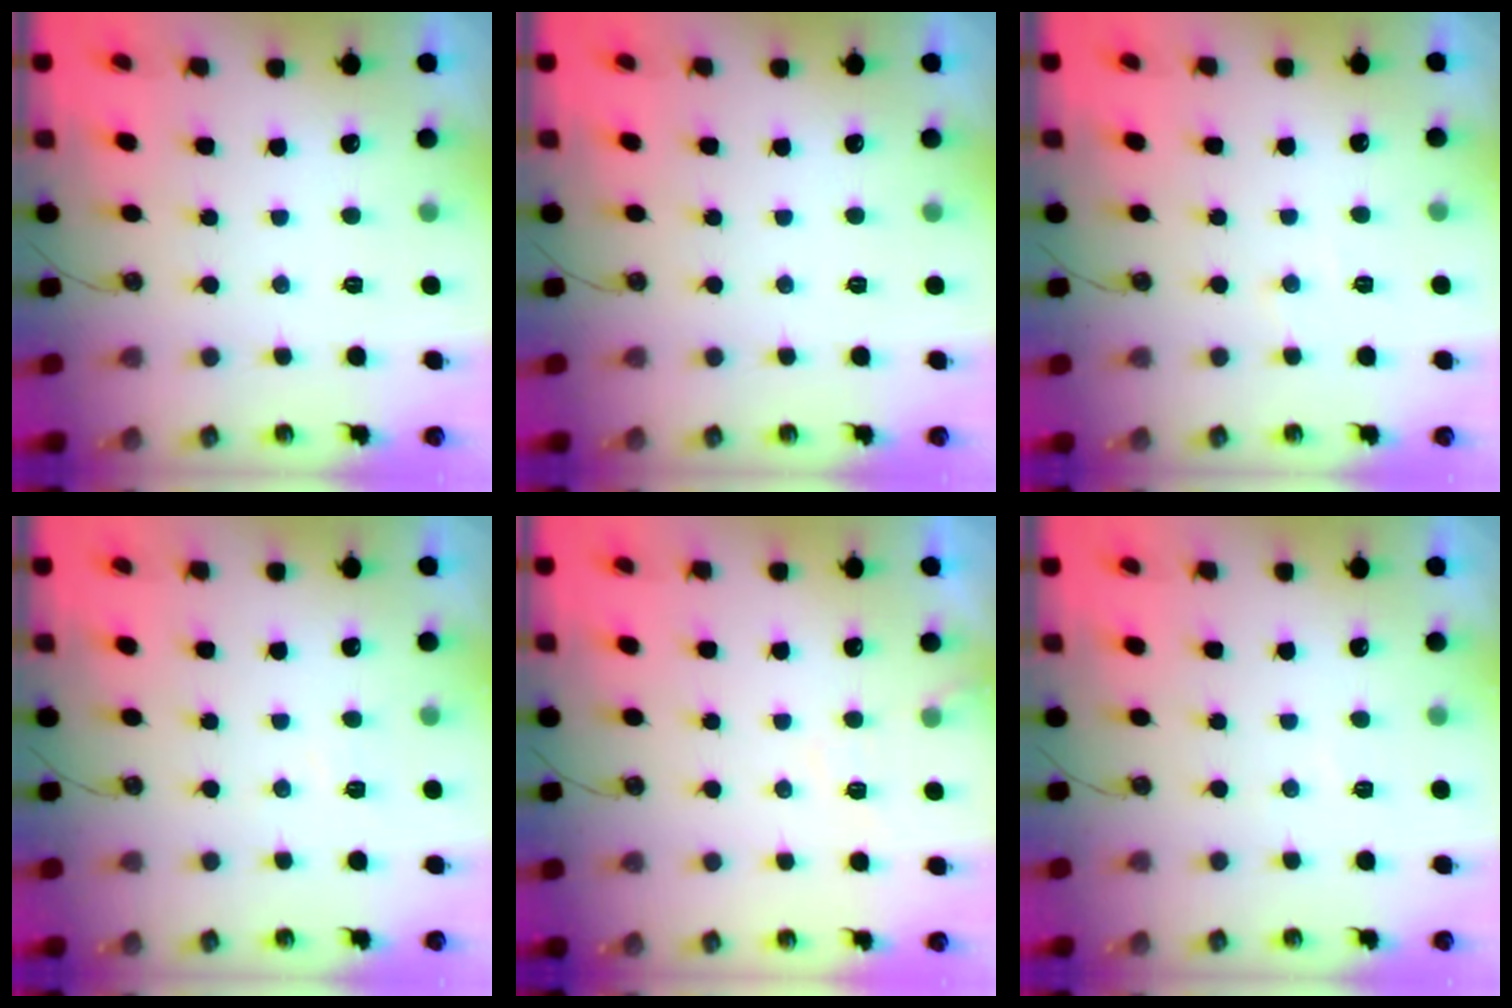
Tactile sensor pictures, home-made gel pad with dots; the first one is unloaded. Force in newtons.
{"total": 0.0}
{"total": 4.4, "press": 4.3, "slide": 0.6}
{"total": 3.6, "press": 3.5, "slide": 0.6}
{"total": 5.9, "press": 5.8, "slide": 0.8}
{"total": 4.3, "press": 4.2, "slide": 0.6}